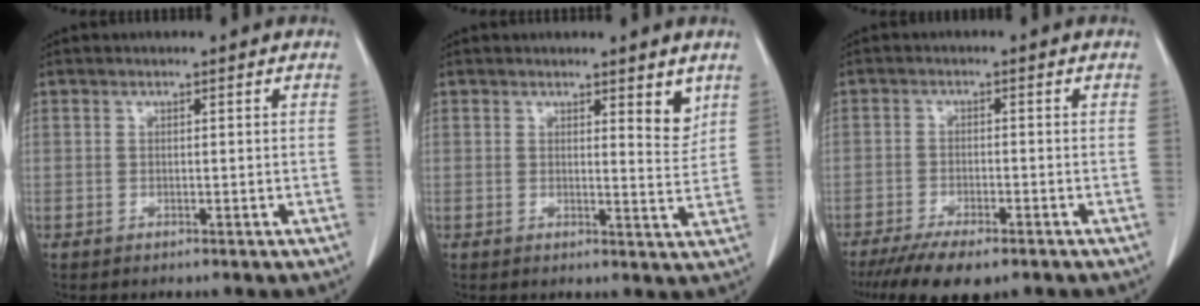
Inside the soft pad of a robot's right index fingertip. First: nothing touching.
{"total": 3.5, "force": [2.3, 0.8, 2.6], "torque": [-0.029, -0.018, 0.028]}
{"total": 8.5, "force": [-6.3, 2.4, 5.2], "torque": [-0.080, -0.016, -0.098]}